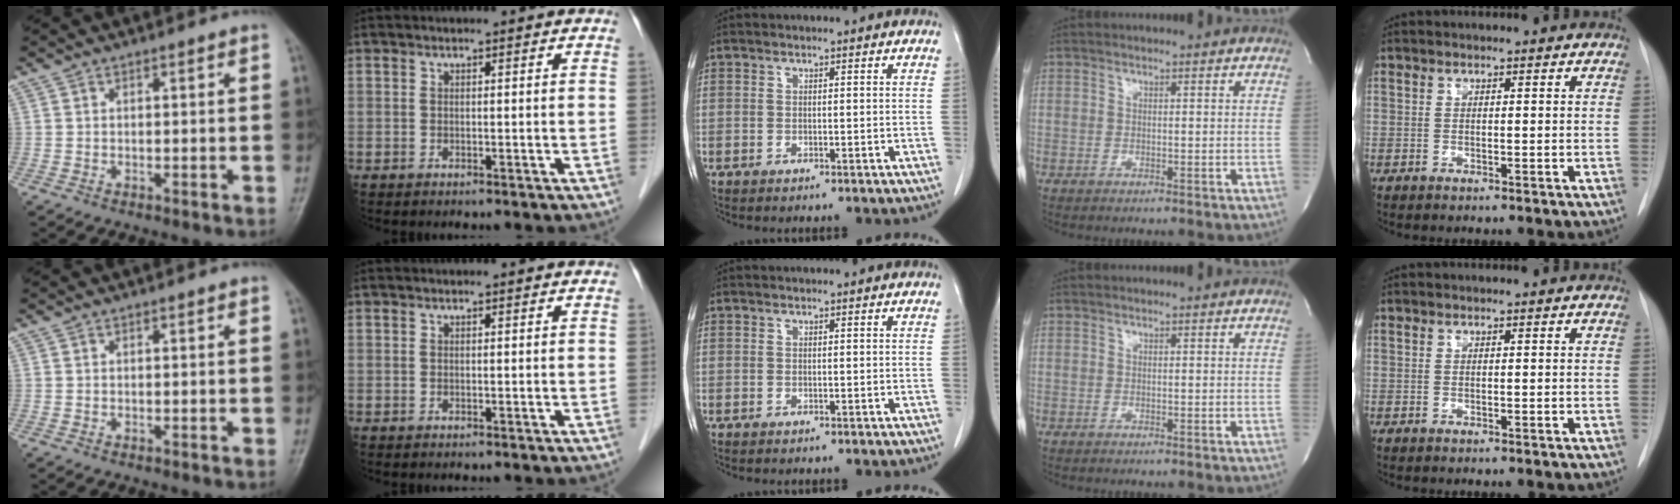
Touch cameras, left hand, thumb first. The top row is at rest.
{}